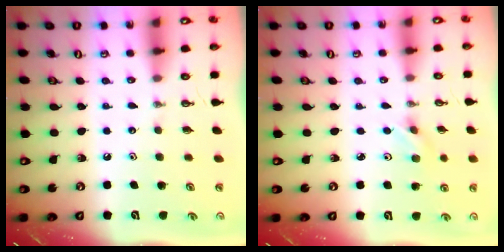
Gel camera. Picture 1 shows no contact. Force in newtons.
{"total": 2.1, "press": 2.0, "slide": 0.6}